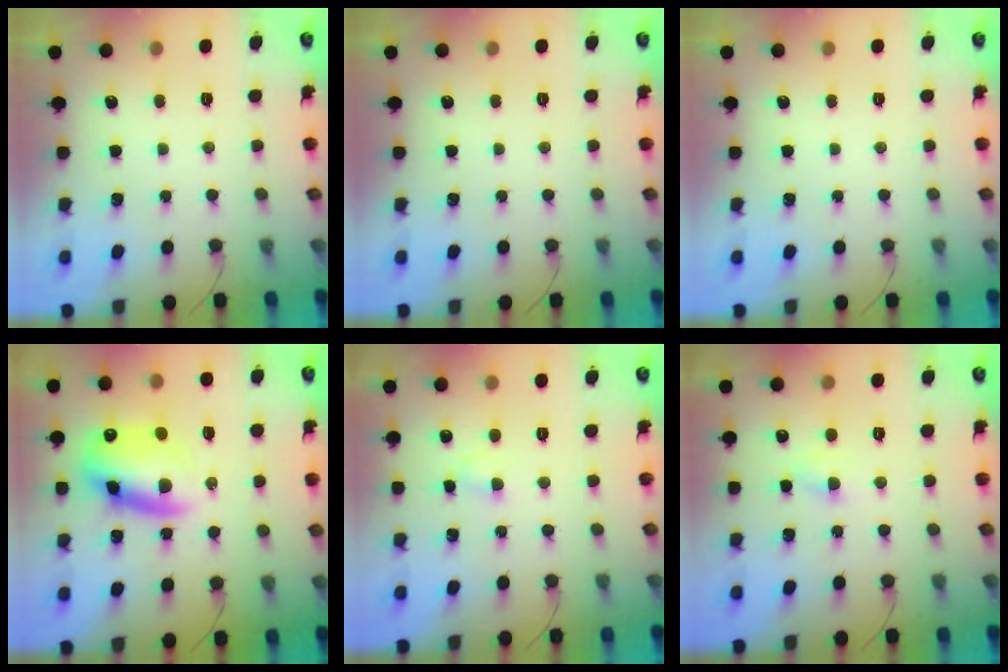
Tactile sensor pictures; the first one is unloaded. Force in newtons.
{"total": 0.0}
{"total": 0.0}
{"total": 12.9, "press": 12.4, "slide": 3.7}
{"total": 2.0, "press": 1.7, "slide": 1.0}
{"total": 2.7, "press": 2.4, "slide": 1.2}